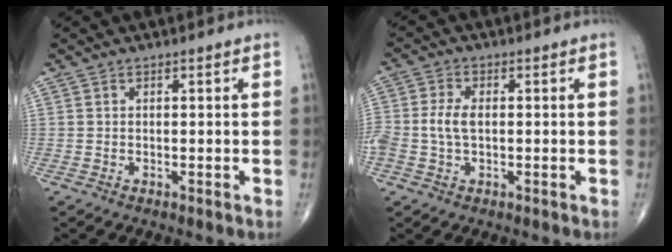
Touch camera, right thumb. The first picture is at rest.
{"total": 4.9, "force": [-0.3, 2.9, 3.9], "torque": [-0.096, 0.010, -0.006]}